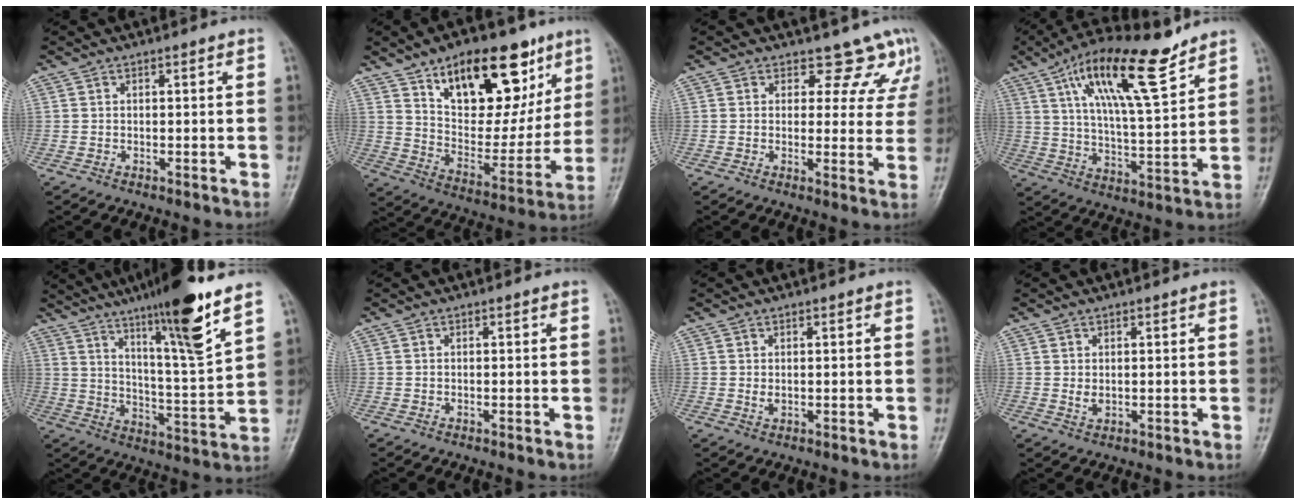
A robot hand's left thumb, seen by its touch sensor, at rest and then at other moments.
{"total": 22.9, "force": [12.3, 11.8, 15.2], "torque": [-0.172, -0.043, 0.202]}
{"total": 7.6, "force": [6.1, 4.4, 1.0], "torque": [0.036, -0.033, 0.052]}
{"total": 17.6, "force": [10.8, 4.8, 13.1], "torque": [-0.209, -0.043, 0.192]}
{"total": 17.6, "force": [11.3, 1.0, 13.5], "torque": [-0.207, -0.060, 0.184]}
{"total": 0.0}
{"total": 1.4, "force": [0.6, 0.8, 0.9], "torque": [-0.014, -0.005, 0.013]}
{"total": 1.8, "force": [0.7, 1.1, 1.3], "torque": [-0.020, -0.007, 0.016]}